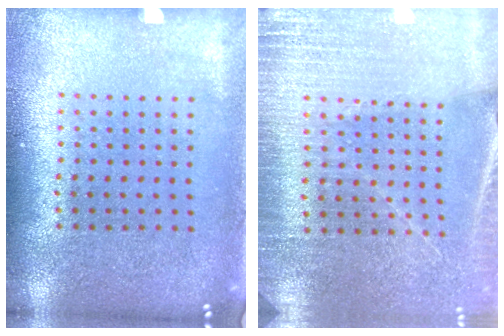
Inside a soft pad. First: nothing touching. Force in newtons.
{"total": 2.9, "press": 2.9, "slide": 0.2}